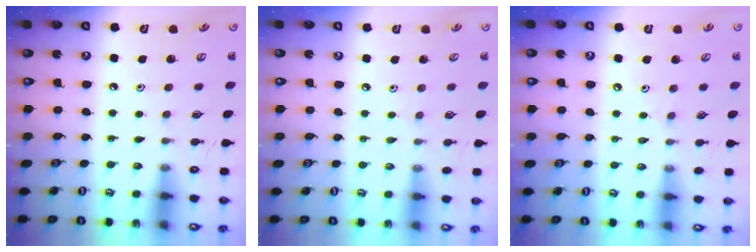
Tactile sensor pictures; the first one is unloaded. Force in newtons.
{"total": 1.5, "press": 1.5, "slide": 0.4}
{"total": 2.1, "press": 2.1, "slide": 0.4}